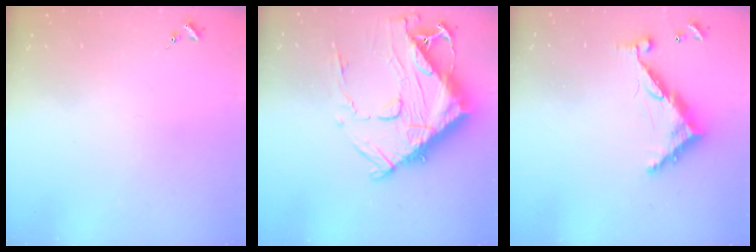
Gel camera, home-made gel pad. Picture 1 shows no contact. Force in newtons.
{"total": 17.8, "press": 17.8, "slide": 1.5}
{"total": 10.8, "press": 10.8, "slide": 0.9}